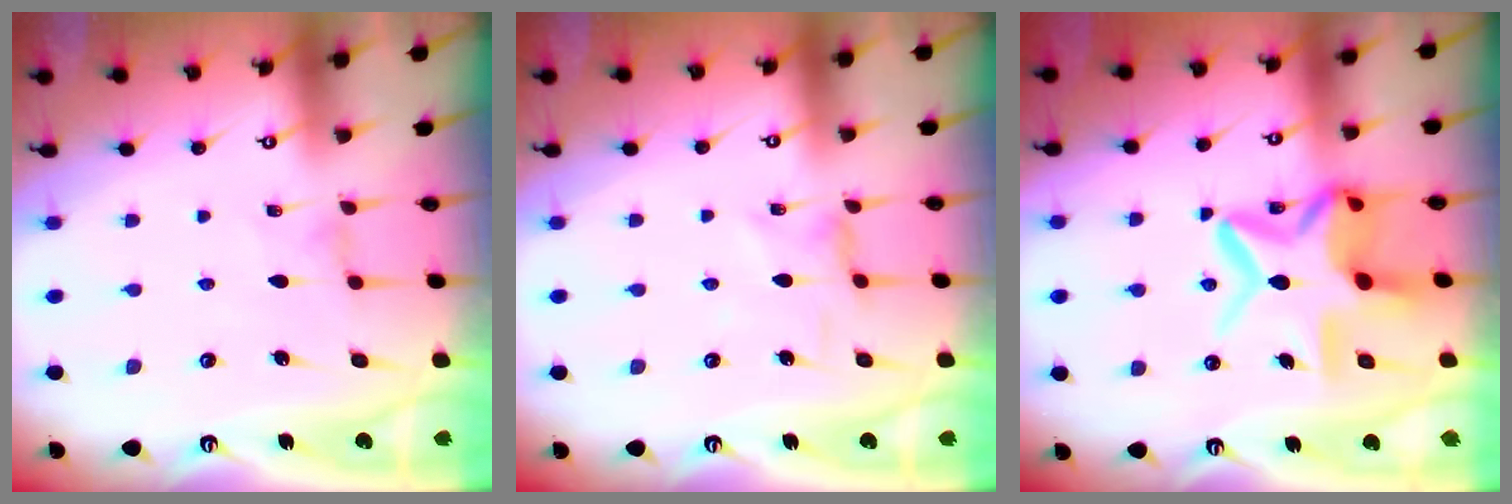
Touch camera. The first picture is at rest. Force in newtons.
{"total": 2.2, "press": 2.1, "slide": 0.5}
{"total": 16.2, "press": 16.1, "slide": 1.2}